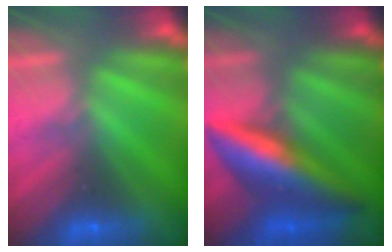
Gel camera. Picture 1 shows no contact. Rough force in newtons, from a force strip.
{"total": 5.8}